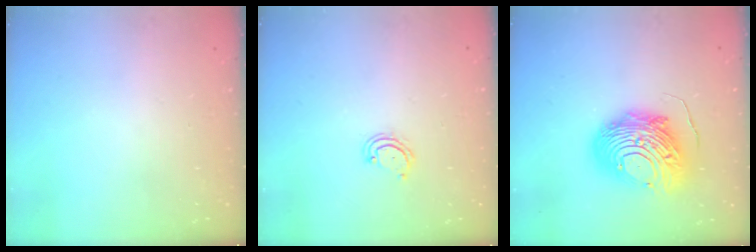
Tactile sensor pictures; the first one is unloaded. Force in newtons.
{"total": 3.9, "press": 3.9, "slide": 0.3}
{"total": 14.8, "press": 14.7, "slide": 1.3}